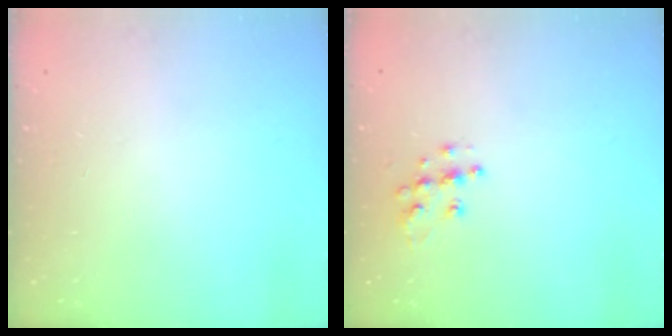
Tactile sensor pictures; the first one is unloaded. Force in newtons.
{"total": 8.9, "press": 8.9, "slide": 0.5}